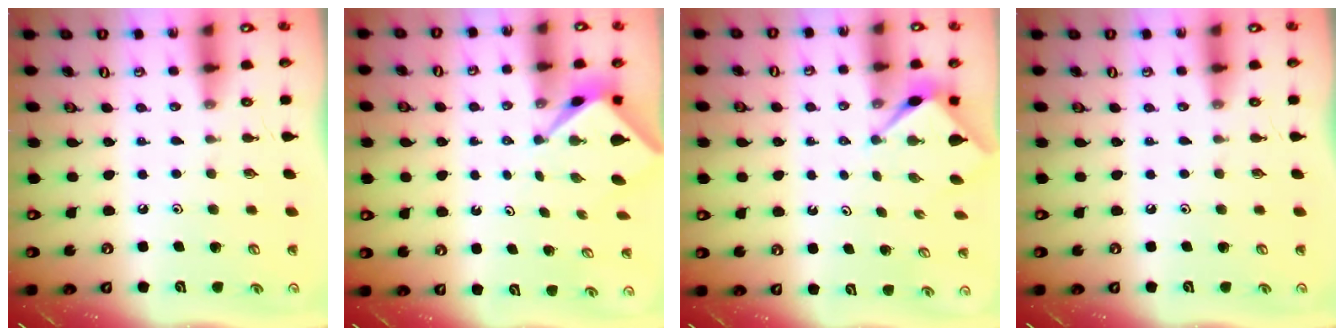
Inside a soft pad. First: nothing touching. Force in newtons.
{"total": 2.3, "press": 2.3, "slide": 0.3}
{"total": 3.3, "press": 3.2, "slide": 0.3}
{"total": 0.0}